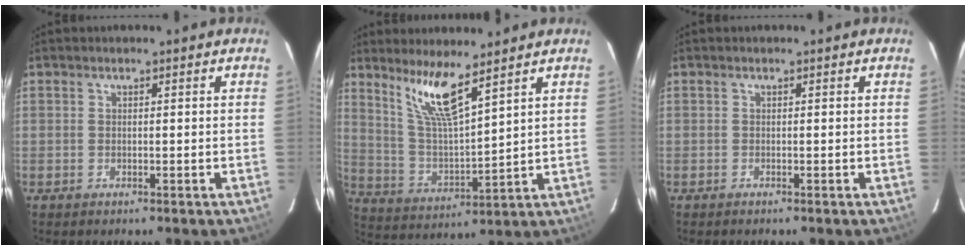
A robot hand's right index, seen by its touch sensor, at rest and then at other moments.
{"total": 10.1, "force": [7.2, 0.9, 7.1], "torque": [-0.131, -0.006, 0.152]}
{"total": 0.0}